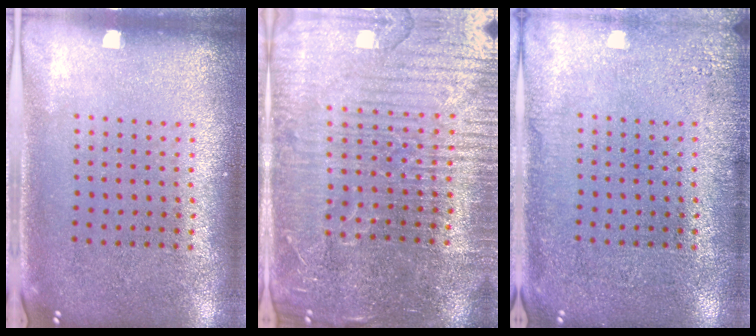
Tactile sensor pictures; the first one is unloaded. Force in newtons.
{"total": 4.9, "press": 4.5, "slide": 1.9}
{"total": 2.3, "press": 2.2, "slide": 0.3}